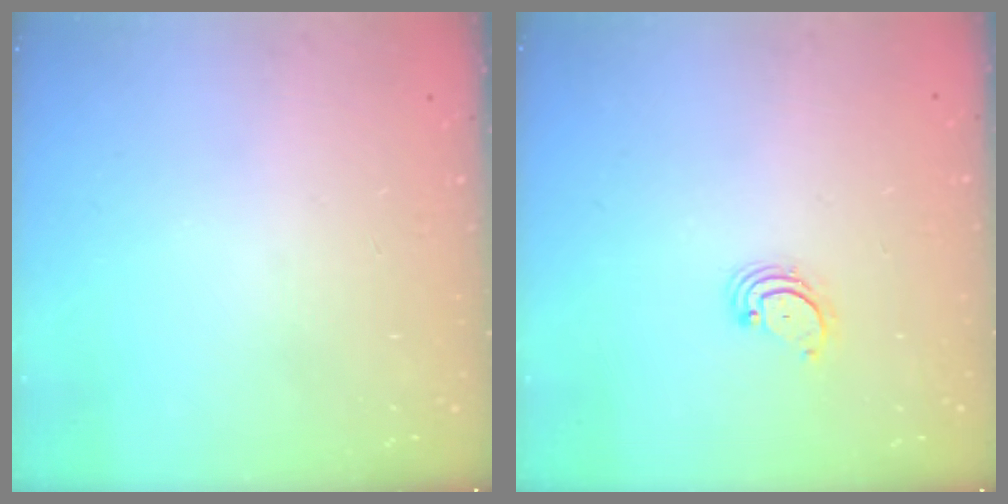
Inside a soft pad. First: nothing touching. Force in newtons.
{"total": 2.7, "press": 2.7, "slide": 0.3}